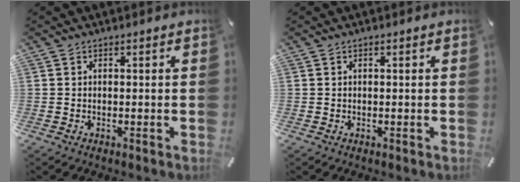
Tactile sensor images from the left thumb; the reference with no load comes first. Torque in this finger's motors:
{"motor_torque": [-0.17, -0.15, 0.04, -0.04, 0.09]}